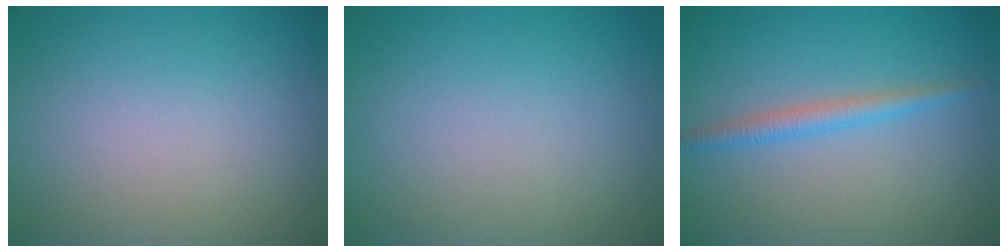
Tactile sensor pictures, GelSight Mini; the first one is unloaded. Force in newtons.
{"total": 0.0}
{"total": 1.9, "press": 1.9, "slide": 0.1}